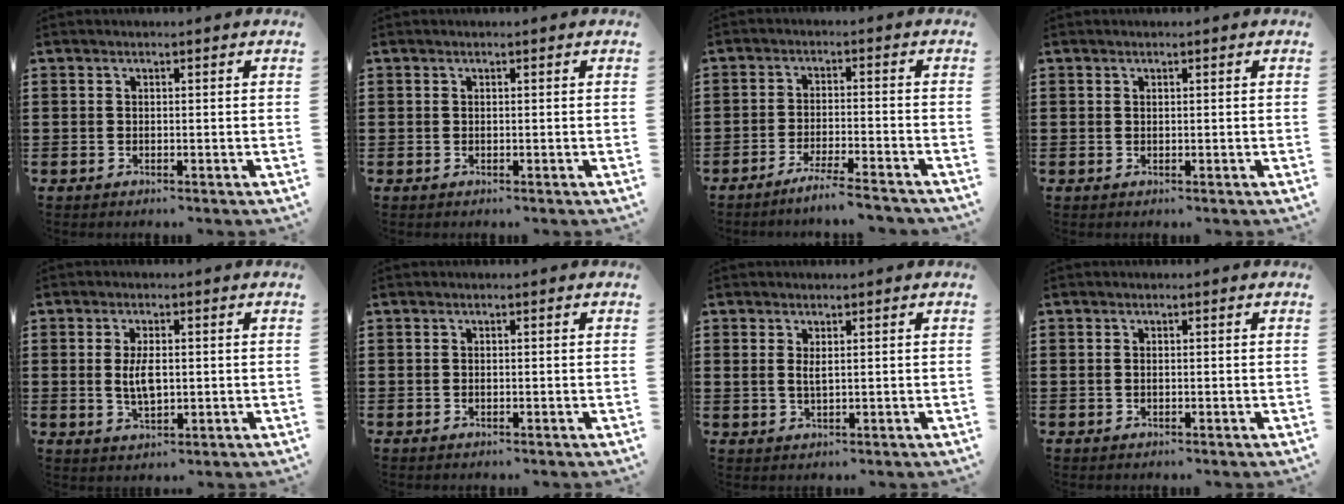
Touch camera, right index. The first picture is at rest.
{"total": 0.0}
{"total": 4.4, "force": [-4.0, -0.4, 1.9], "torque": [-0.038, -0.010, -0.078]}
{"total": 0.0}
{"total": 4.2, "force": [0.2, 1.7, 3.8], "torque": [-0.067, -0.002, 0.001]}
{"total": 0.0}
{"total": 1.5, "force": [0.8, 0.5, 1.2], "torque": [-0.026, 0.002, 0.014]}
{"total": 0.5, "force": [0.0, 0.3, 0.4], "torque": [-0.010, 0.000, 0.000]}